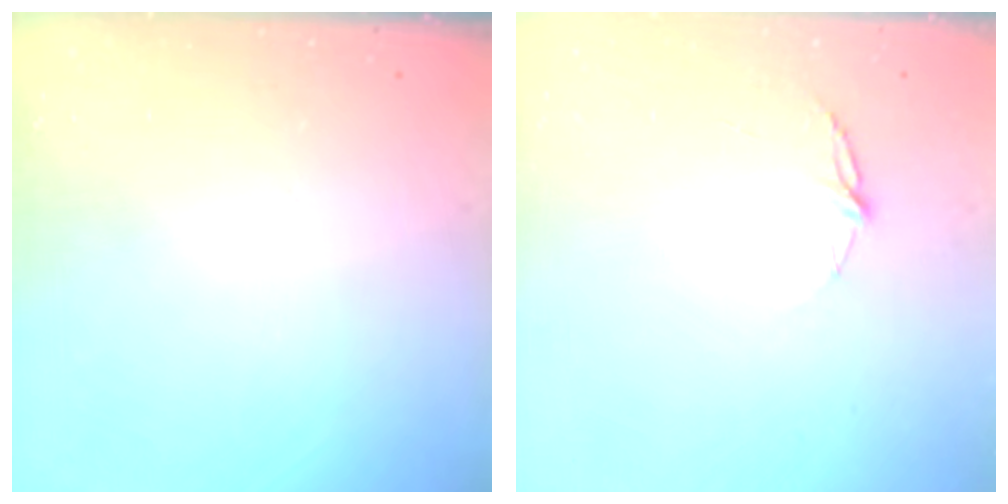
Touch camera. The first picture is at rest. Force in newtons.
{"total": 4.8, "press": 4.8, "slide": 0.5}